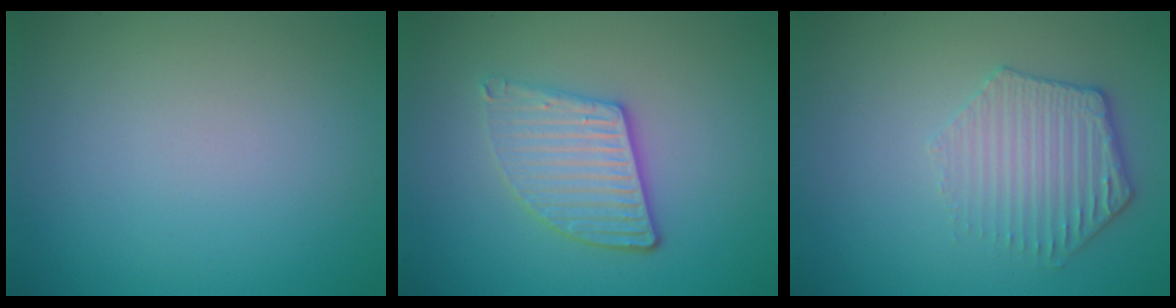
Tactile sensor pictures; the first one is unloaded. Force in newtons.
{"total": 3.8, "press": 3.2, "slide": 2.0}
{"total": 3.2, "press": 3.0, "slide": 1.1}